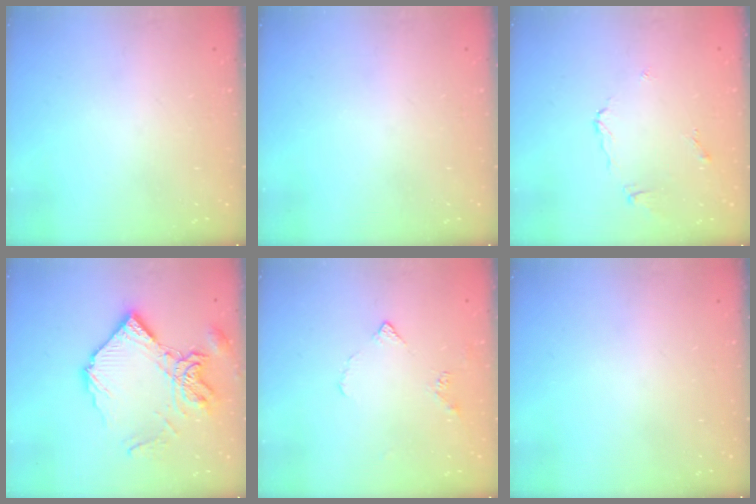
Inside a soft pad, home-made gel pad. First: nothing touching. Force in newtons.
{"total": 0.0}
{"total": 5.4, "press": 5.4, "slide": 0.4}
{"total": 17.1, "press": 17.0, "slide": 1.8}
{"total": 3.4, "press": 3.4, "slide": 0.7}
{"total": 0.0}